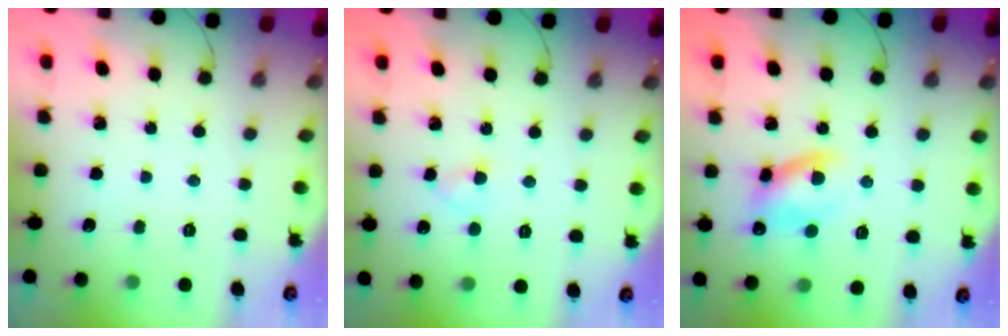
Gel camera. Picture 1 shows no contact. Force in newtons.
{"total": 2.3, "press": 2.0, "slide": 1.1}
{"total": 9.3, "press": 9.2, "slide": 1.6}